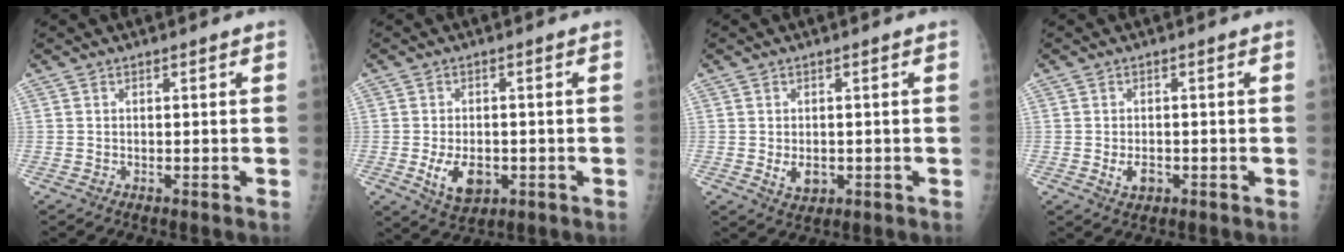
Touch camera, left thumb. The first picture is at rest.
{"total": 6.9, "force": [-1.7, 4.4, 5.0], "torque": [-0.074, -0.004, -0.018]}
{"total": 3.5, "force": [-0.5, 2.5, 2.4], "torque": [-0.029, -0.003, 0.002]}
{"total": 2.9, "force": [-0.8, 1.9, 2.0], "torque": [-0.028, 0.001, -0.007]}